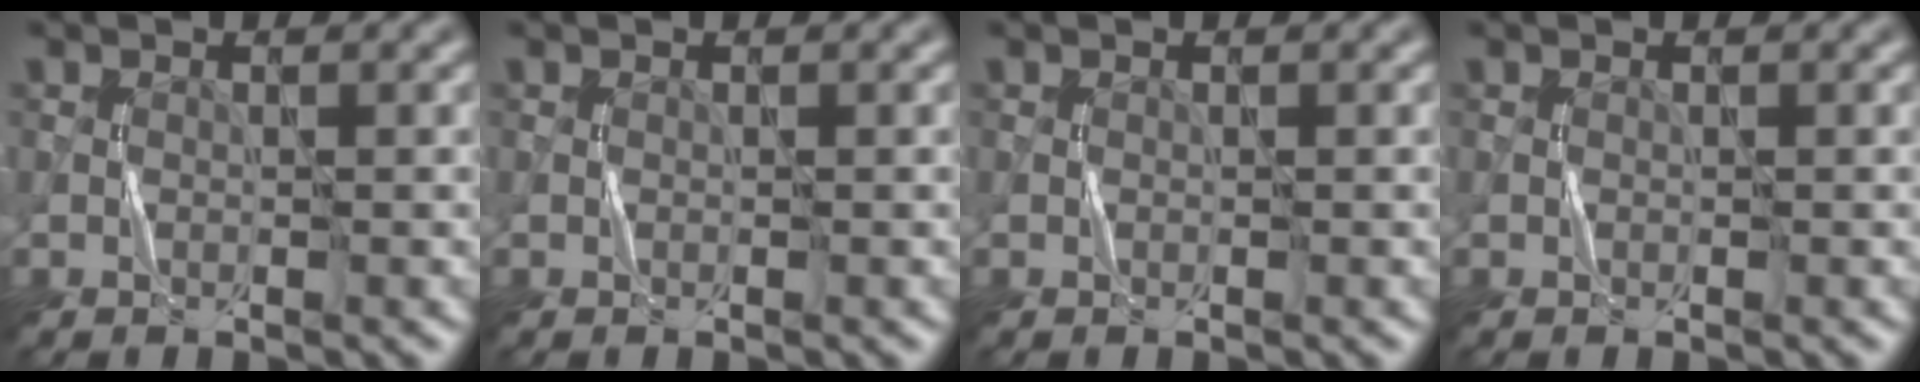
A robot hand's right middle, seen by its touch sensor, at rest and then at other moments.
{"total": 0.0}
{"total": 0.0}
{"total": 0.0}